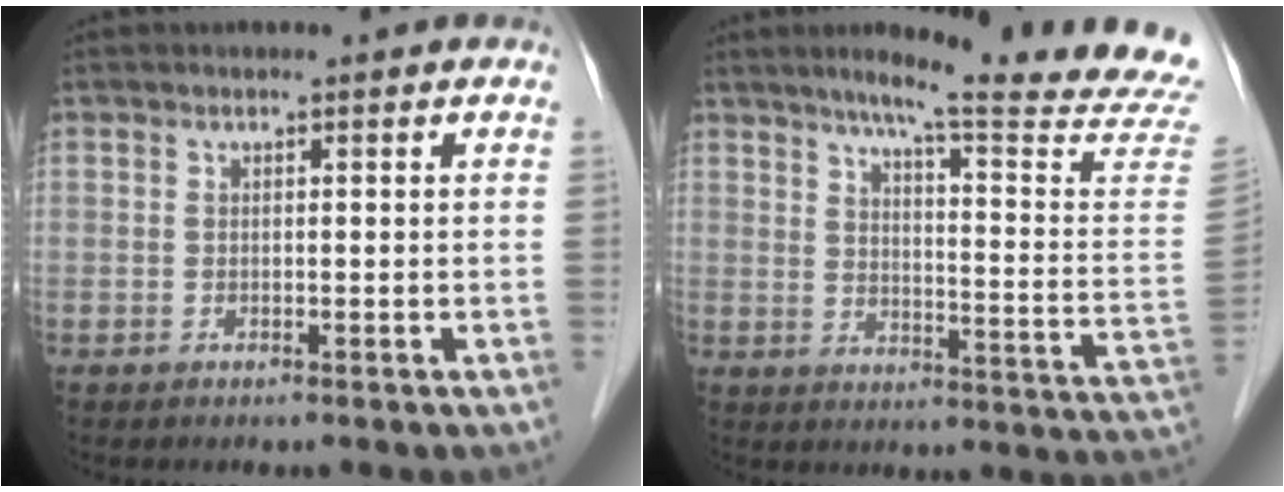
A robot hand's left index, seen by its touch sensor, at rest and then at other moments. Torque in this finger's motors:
{"motor_torque": [-0.25, -0.36, 0.13, 0.02]}